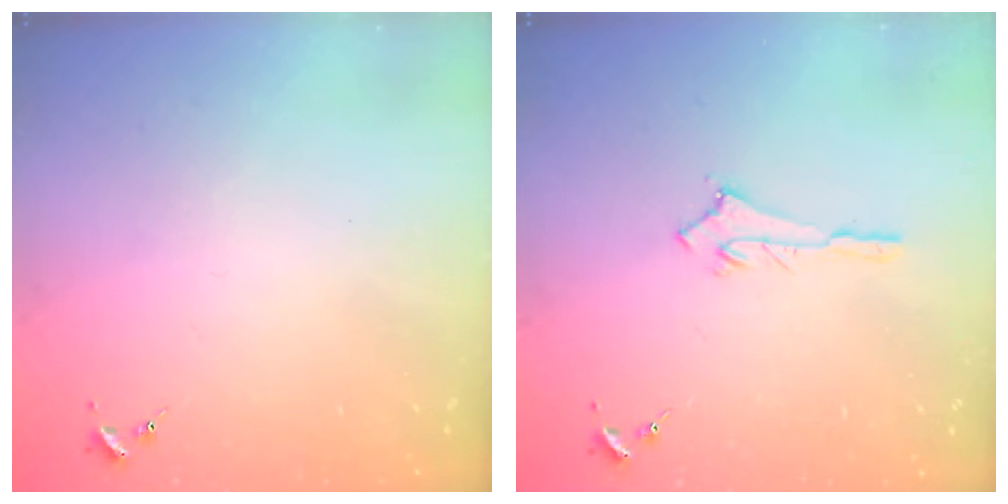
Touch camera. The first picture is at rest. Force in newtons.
{"total": 2.5, "press": 2.5, "slide": 0.2}